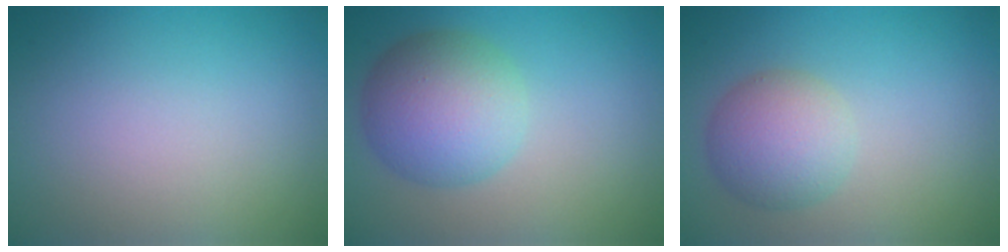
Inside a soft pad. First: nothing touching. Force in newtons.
{"total": 6.2, "press": 6.2, "slide": 0.1}
{"total": 4.3, "press": 4.3, "slide": 0.1}